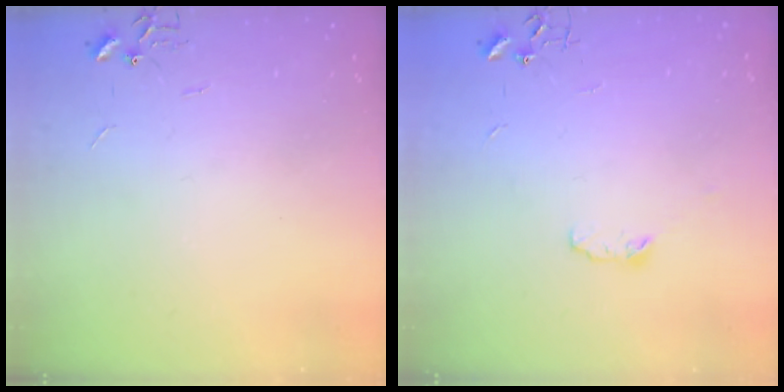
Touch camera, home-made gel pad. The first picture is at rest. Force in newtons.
{"total": 3.4, "press": 3.3, "slide": 1.0}